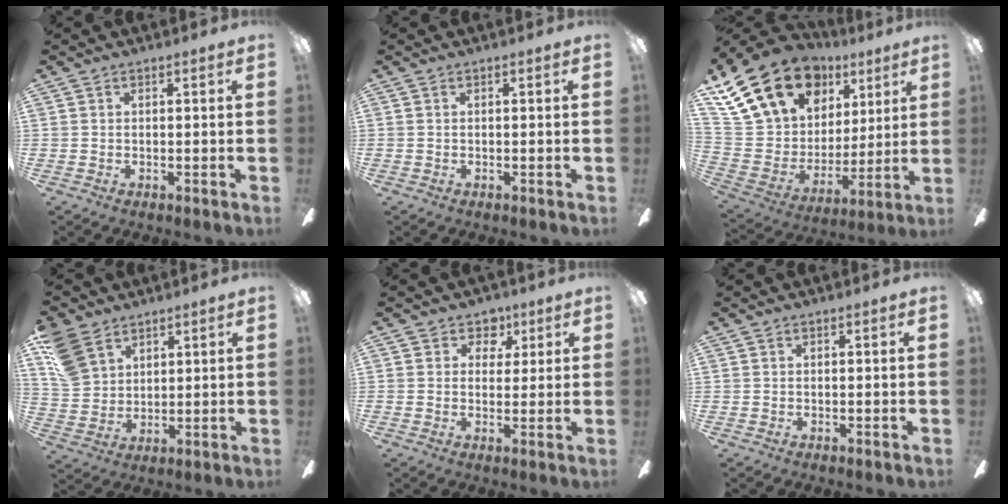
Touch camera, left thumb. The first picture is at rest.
{"total": 0.0}
{"total": 23.7, "force": [13.7, 15.7, 11.3], "torque": [-0.234, -0.060, 0.268]}
{"total": 11.4, "force": [7.0, 7.9, 4.4], "torque": [-0.104, -0.020, 0.142]}
{"total": 5.1, "force": [2.6, 4.2, 1.2], "torque": [-0.007, -0.009, 0.042]}
{"total": 0.0}